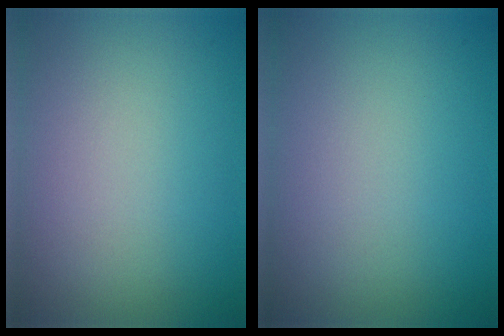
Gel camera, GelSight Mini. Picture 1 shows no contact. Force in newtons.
{"total": 0.0}